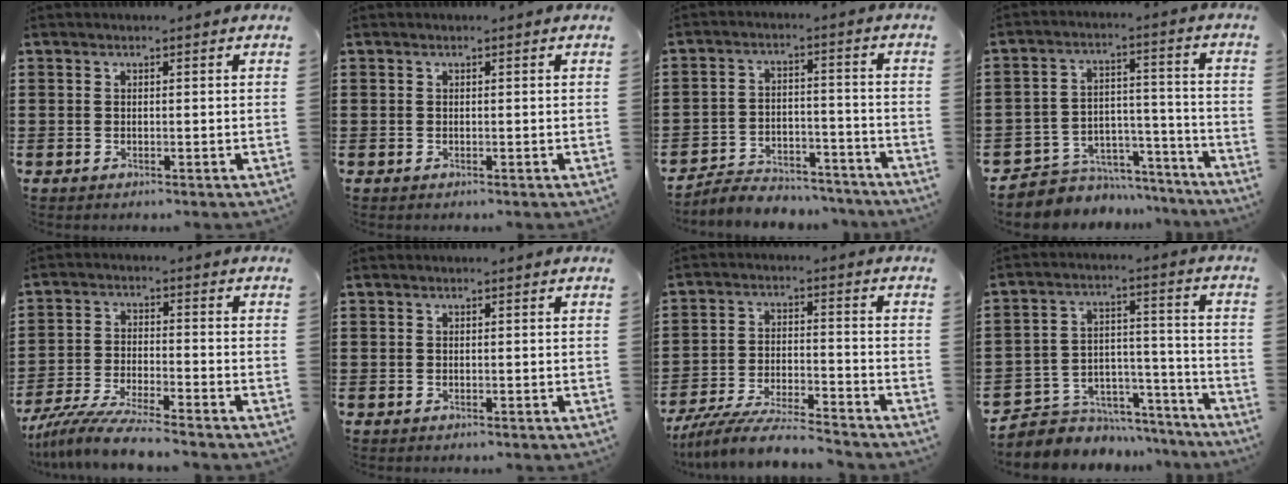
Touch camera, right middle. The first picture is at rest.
{"total": 0.0}
{"total": 5.3, "force": [-5.2, 1.0, 0.6], "torque": [-0.010, 0.014, -0.105]}
{"total": 5.6, "force": [-4.9, 2.6, 0.2], "torque": [-0.007, 0.022, -0.100]}
{"total": 7.2, "force": [-6.6, -0.2, 2.9], "torque": [-0.065, -0.011, -0.130]}
{"total": 0.0}
{"total": 7.8, "force": [-7.3, 0.6, 2.7], "torque": [-0.054, 0.003, -0.140]}
{"total": 5.3, "force": [-4.5, 2.8, 0.2], "torque": [-0.009, 0.018, -0.090]}